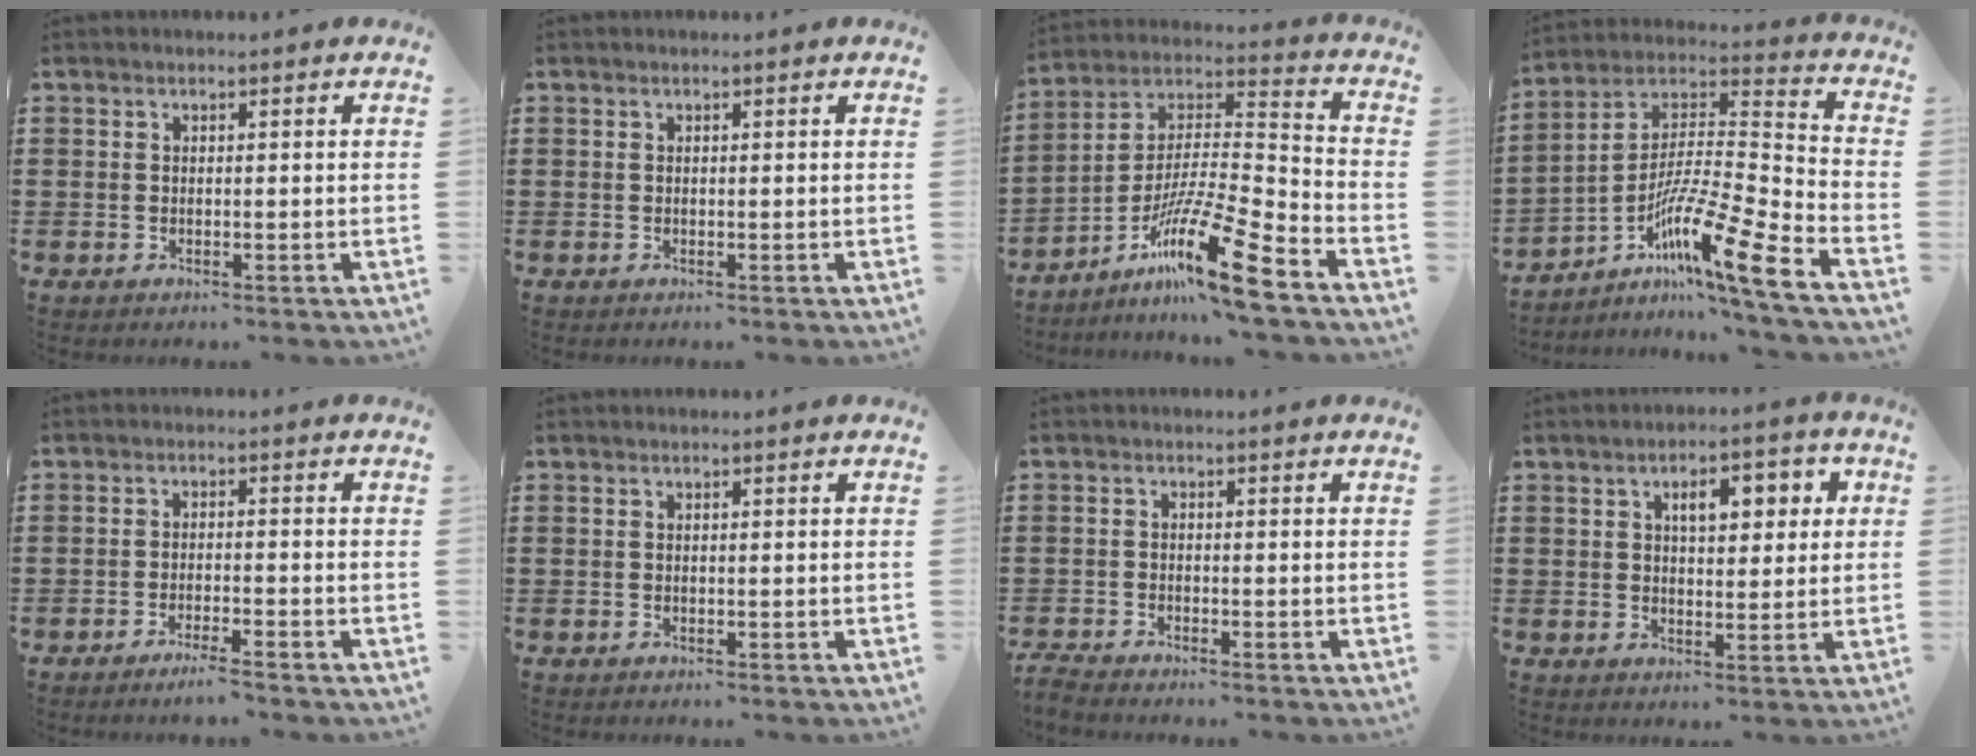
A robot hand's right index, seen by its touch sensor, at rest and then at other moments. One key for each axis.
{"total": 0.0}
{"total": 16.0, "fx": -10.5, "fy": 1.5, "fz": 12.0, "tx": -0.218, "ty": 0.015, "tz": -0.192}
{"total": 12.3, "fx": -7.9, "fy": 0.3, "fz": 9.5, "tx": -0.168, "ty": -0.010, "tz": -0.153}
{"total": 2.6, "fx": -2.3, "fy": -0.2, "fz": 1.3, "tx": -0.021, "ty": 0.000, "tz": -0.043}
{"total": 0.0}
{"total": 1.9, "fx": -1.9, "fy": -0.1, "fz": 0.1, "tx": -0.011, "ty": -0.004, "tz": -0.043}
{"total": 5.6, "fx": 2.0, "fy": 2.7, "fz": 4.5, "tx": -0.065, "ty": 0.001, "tz": 0.023}